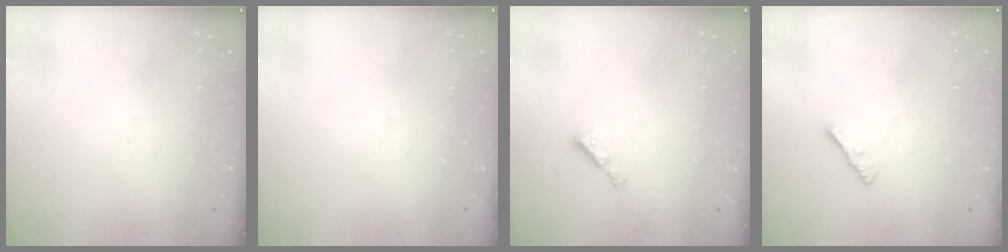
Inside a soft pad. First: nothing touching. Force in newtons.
{"total": 0.0}
{"total": 3.0, "press": 2.9, "slide": 0.5}
{"total": 1.3, "press": 1.2, "slide": 0.4}